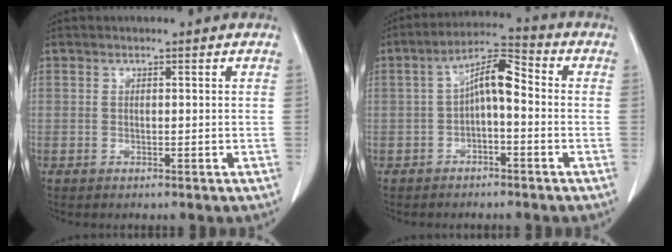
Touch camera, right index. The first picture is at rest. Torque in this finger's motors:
{"motor_torque": [0.94, -0.30, 0.49, 0.11]}